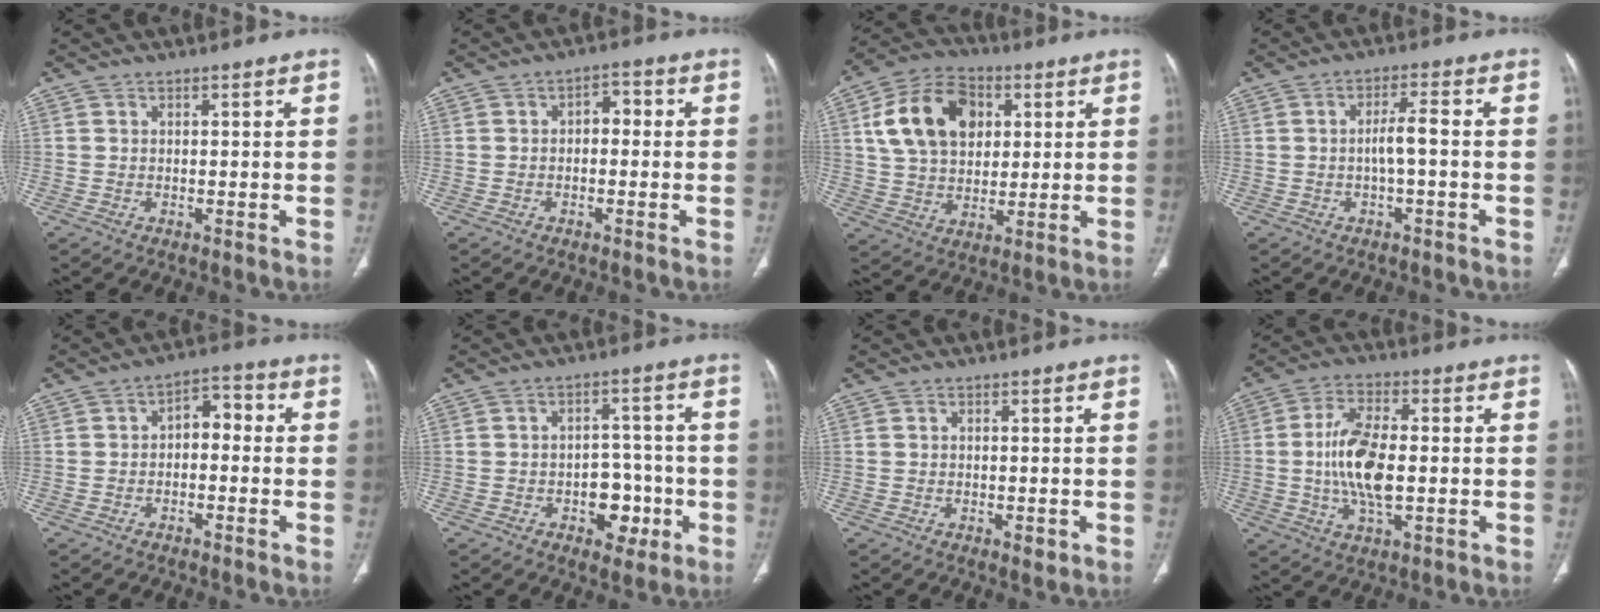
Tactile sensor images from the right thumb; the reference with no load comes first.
{"total": 3.3, "force": [-0.2, 2.2, 2.5], "torque": [-0.022, 0.016, -0.013]}
{"total": 16.3, "force": [4.5, 11.5, 10.6], "torque": [-0.166, 0.005, 0.079]}
{"total": 3.8, "force": [-0.6, 0.7, 3.7], "torque": [-0.076, 0.016, -0.011]}
{"total": 5.5, "force": [-0.6, 3.5, 4.2], "torque": [-0.045, 0.032, -0.022]}
{"total": 8.1, "force": [-2.8, 5.6, 5.1], "torque": [-0.030, 0.030, -0.034]}
{"total": 1.6, "force": [-0.5, 0.8, 1.2], "torque": [-0.015, -0.001, -0.005]}
{"total": 12.1, "force": [-0.7, 5.4, 10.8], "torque": [-0.214, 0.005, -0.013]}